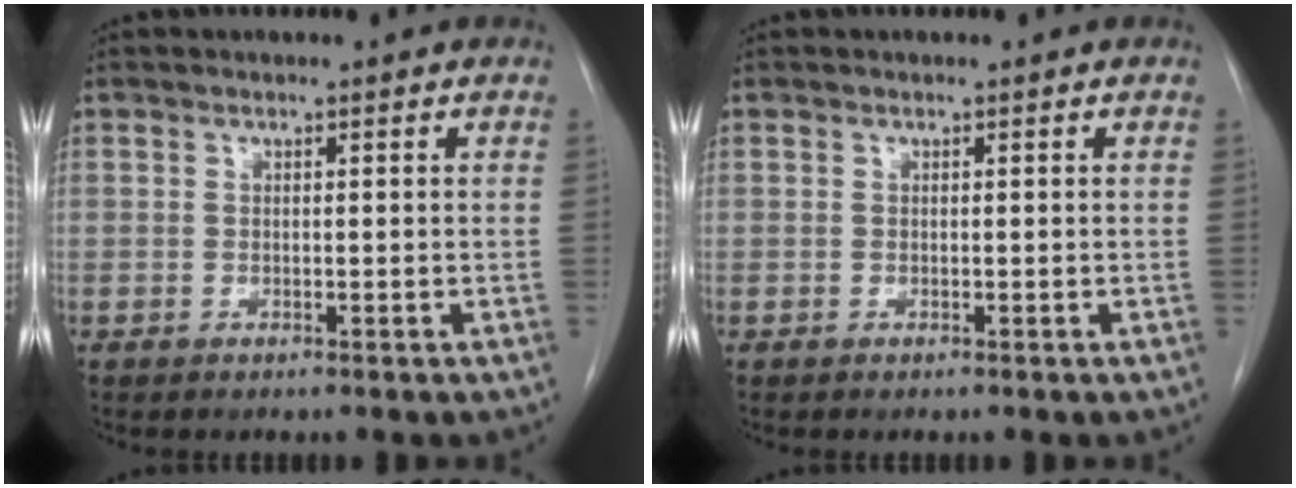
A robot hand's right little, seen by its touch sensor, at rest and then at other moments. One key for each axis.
{"total": 0.0}